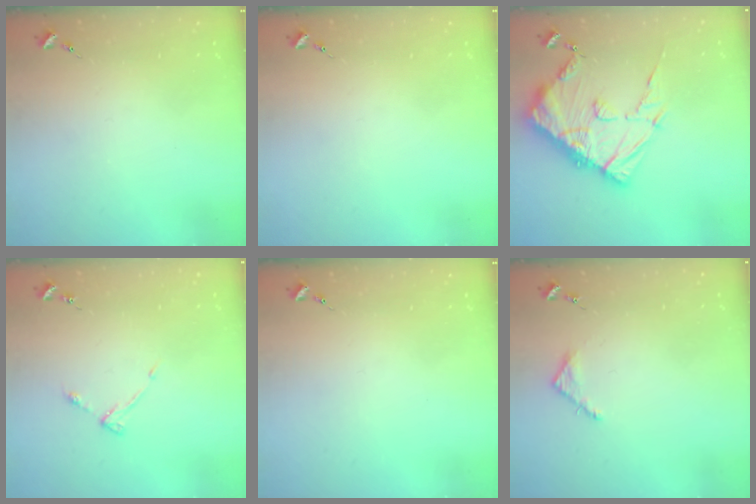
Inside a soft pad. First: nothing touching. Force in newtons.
{"total": 0.0}
{"total": 18.0, "press": 17.9, "slide": 1.6}
{"total": 3.9, "press": 3.9, "slide": 0.6}
{"total": 0.0}
{"total": 3.5, "press": 3.5, "slide": 0.3}